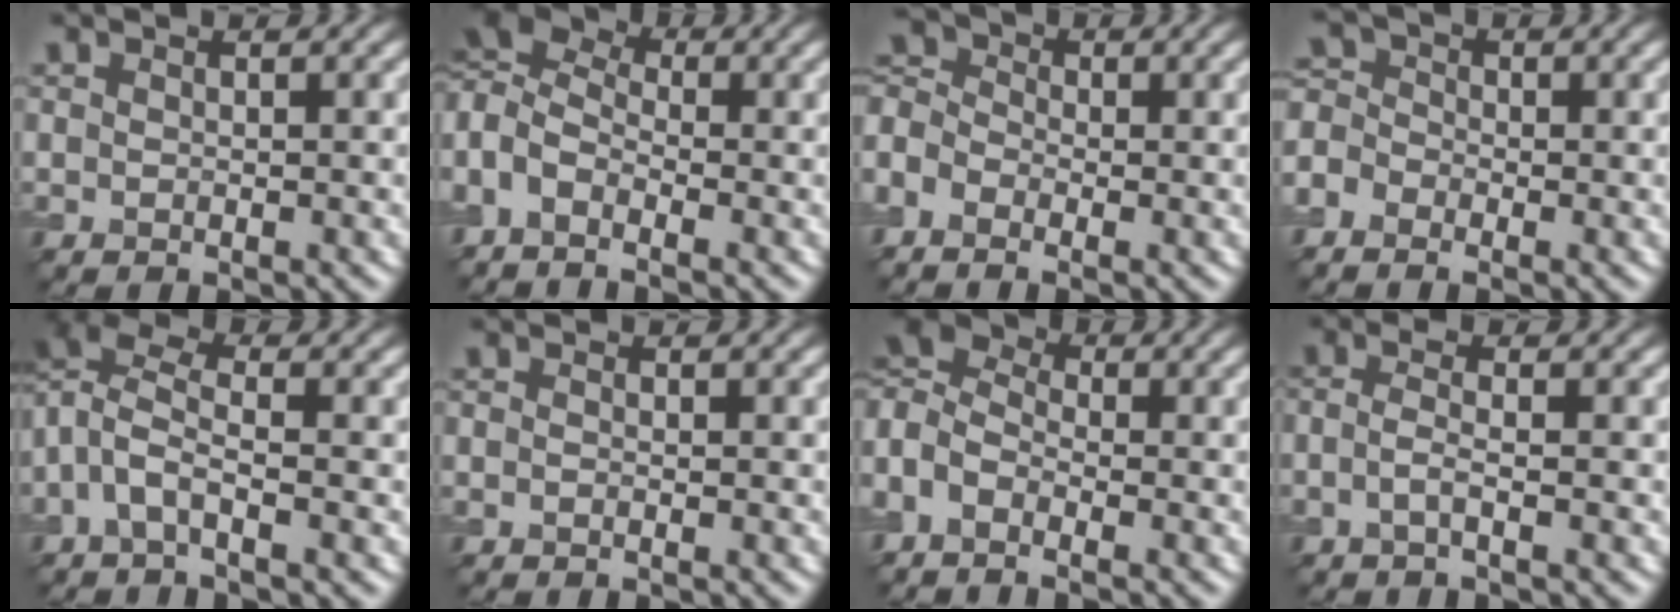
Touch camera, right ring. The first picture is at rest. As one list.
[{"total": 5.8, "force": [-0.6, 3.6, 4.4], "torque": [-0.100, 0.008, -0.026]}, {"total": 5.2, "force": [-2.2, 3.4, 3.3], "torque": [-0.095, 0.002, -0.042]}, {"total": 3.7, "force": [-2.0, 2.5, 1.8], "torque": [-0.041, 0.007, -0.046]}, {"total": 5.0, "force": [-0.8, 2.2, 4.4], "torque": [-0.100, 0.014, -0.032]}, {"total": 0.6, "force": [-0.3, 0.3, 0.5], "torque": [-0.012, -0.006, -0.008]}, {"total": 5.3, "force": [-1.5, 3.4, 3.7], "torque": [-0.084, 0.007, -0.046]}, {"total": 1.9, "force": [-0.7, 0.5, 1.7], "torque": [-0.035, -0.001, -0.023]}]